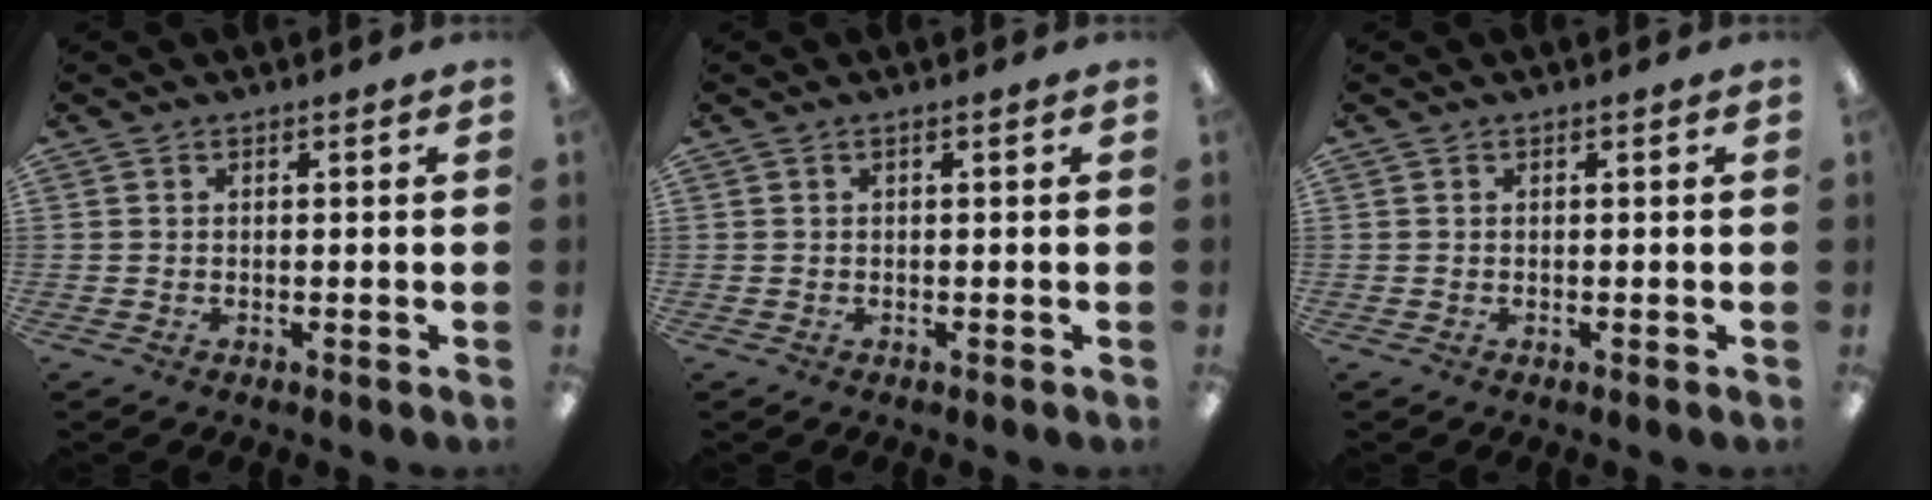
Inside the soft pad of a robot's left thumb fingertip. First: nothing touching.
{"total": 0.0}
{"total": 0.0}